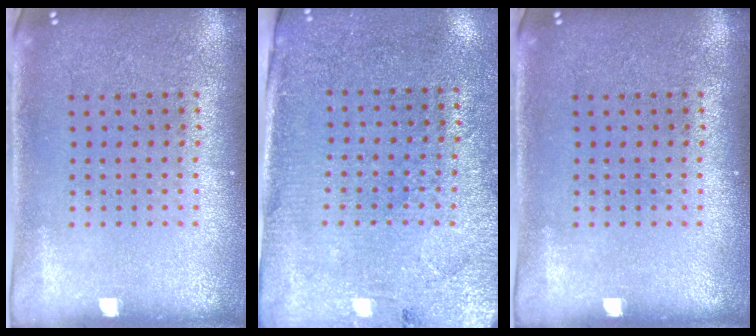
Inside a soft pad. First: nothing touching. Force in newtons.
{"total": 2.8, "press": 2.6, "slide": 1.2}
{"total": 0.0}